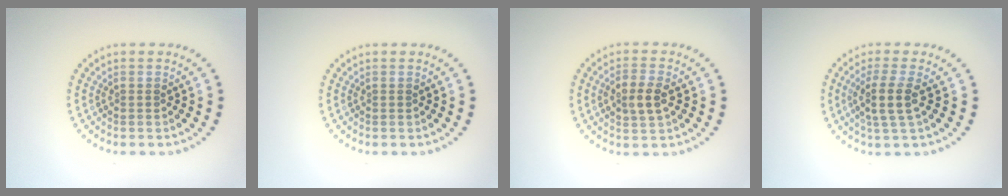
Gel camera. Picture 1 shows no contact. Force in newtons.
{"total": 0.0}
{"total": 2.7, "press": 2.7, "slide": 0.4}
{"total": 3.1, "press": 2.5, "slide": 1.7}